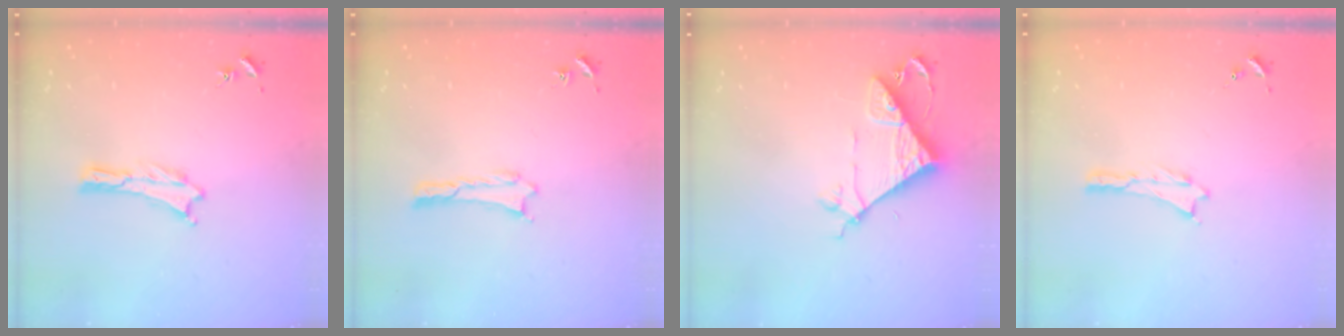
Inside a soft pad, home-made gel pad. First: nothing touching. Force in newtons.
{"total": 0.0}
{"total": 7.7, "press": 7.7, "slide": 0.7}
{"total": 0.0}